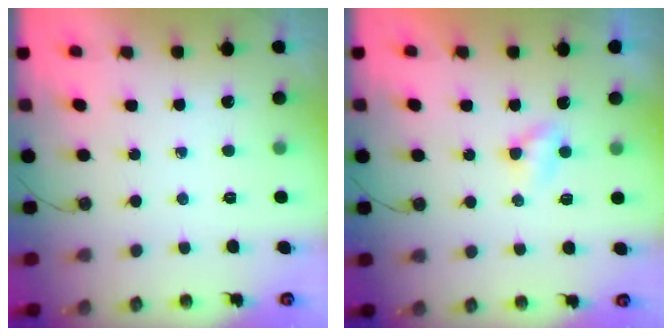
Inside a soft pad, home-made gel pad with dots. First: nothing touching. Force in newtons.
{"total": 2.8, "press": 2.8, "slide": 0.3}